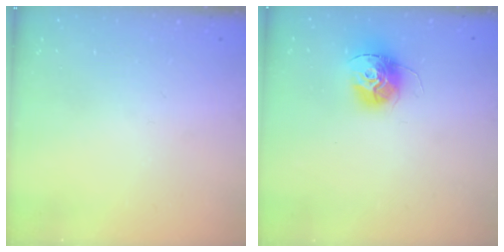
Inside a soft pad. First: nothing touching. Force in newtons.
{"total": 13.6, "press": 13.5, "slide": 1.3}